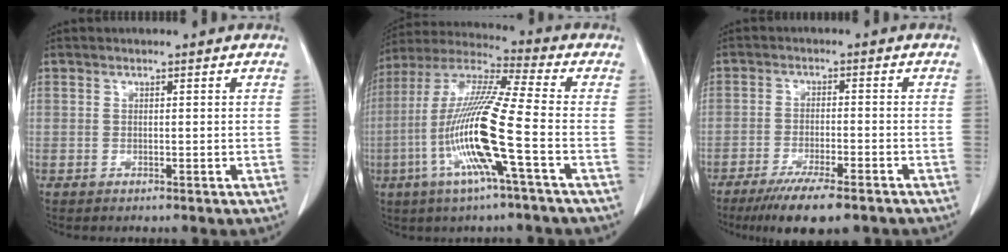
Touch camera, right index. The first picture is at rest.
{"total": 16.8, "force": [-4.4, -0.2, 16.3], "torque": [-0.335, -0.008, -0.097]}
{"total": 9.9, "force": [-7.4, 1.5, 6.4], "torque": [-0.099, -0.018, -0.113]}